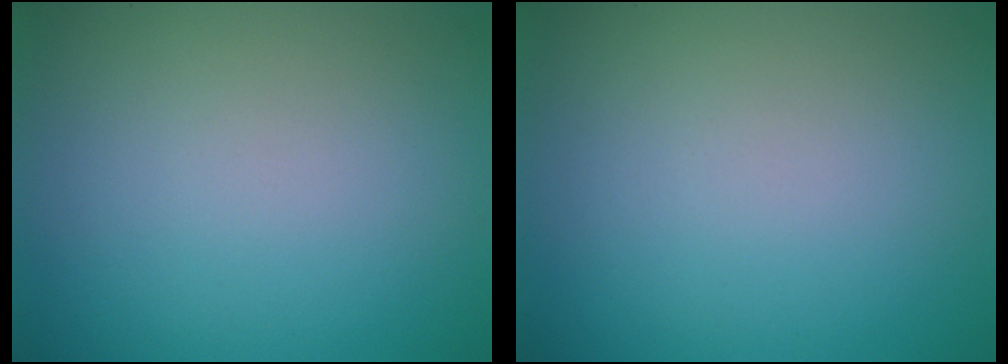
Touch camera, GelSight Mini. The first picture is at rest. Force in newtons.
{"total": 0.0}